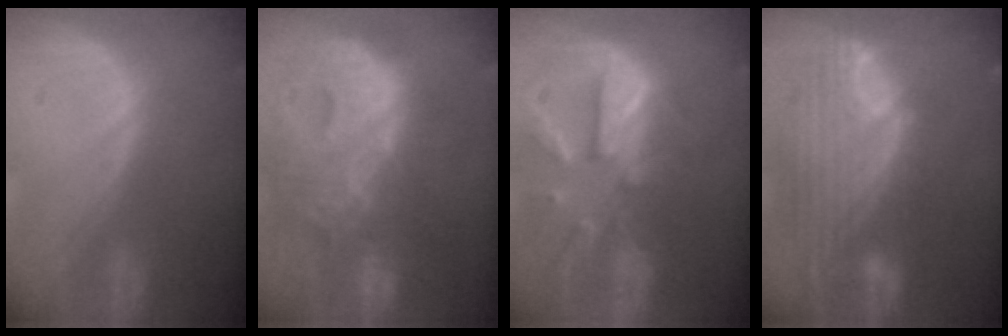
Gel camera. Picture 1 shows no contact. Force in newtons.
{"total": 14.6, "press": 12.7, "slide": 7.3}
{"total": 11.7, "press": 10.2, "slide": 5.7}
{"total": 12.0, "press": 10.1, "slide": 6.4}